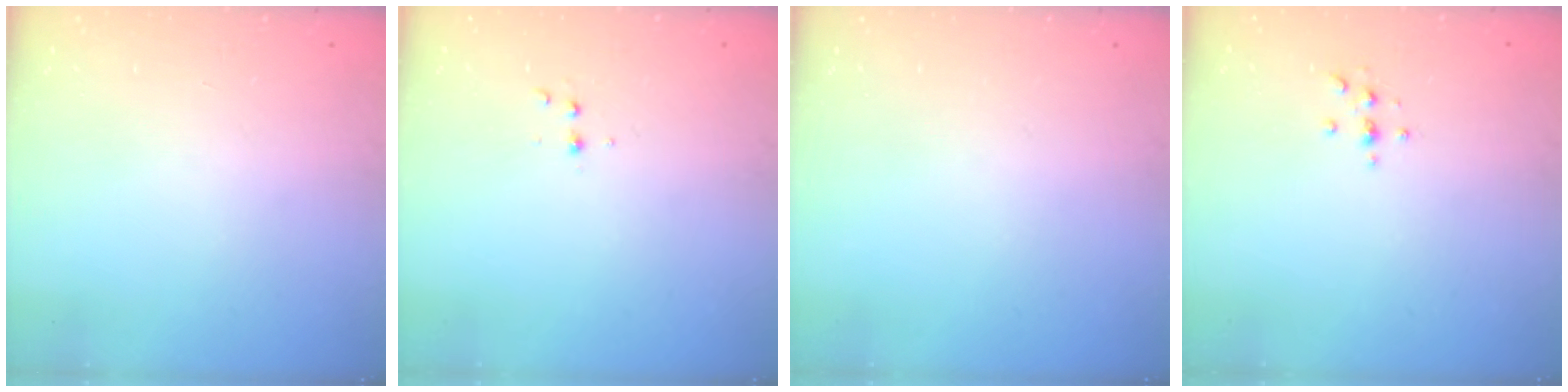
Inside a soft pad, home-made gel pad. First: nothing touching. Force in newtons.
{"total": 2.9, "press": 2.7, "slide": 1.1}
{"total": 0.0}
{"total": 2.3, "press": 2.3, "slide": 0.2}